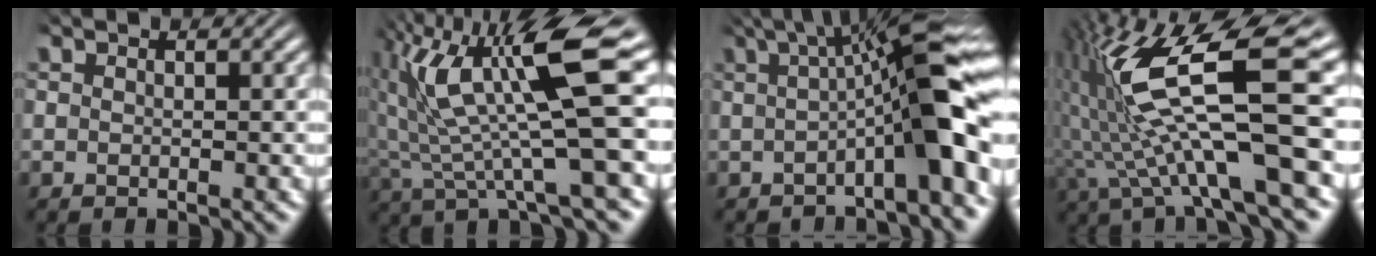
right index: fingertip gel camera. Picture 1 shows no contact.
{"total": 10.4, "force": [0.9, 3.9, 9.6], "torque": [-0.153, -0.002, 0.019]}
{"total": 8.9, "force": [1.3, 1.9, 8.6], "torque": [-0.117, 0.011, 0.012]}
{"total": 13.1, "force": [0.7, 5.1, 12.0], "torque": [-0.219, -0.005, 0.018]}